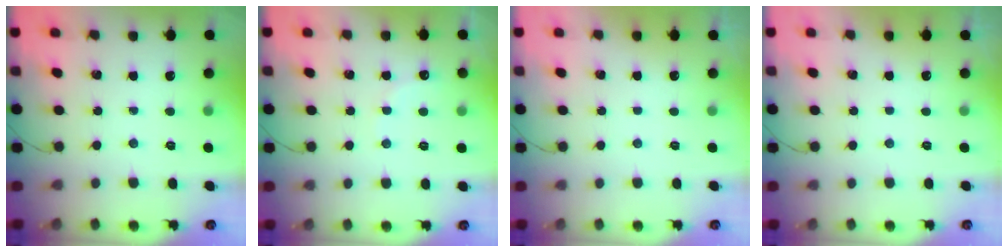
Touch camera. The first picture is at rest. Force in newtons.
{"total": 7.2, "press": 7.0, "slide": 1.3}
{"total": 3.0, "press": 3.0, "slide": 0.1}
{"total": 3.0, "press": 3.0, "slide": 0.1}